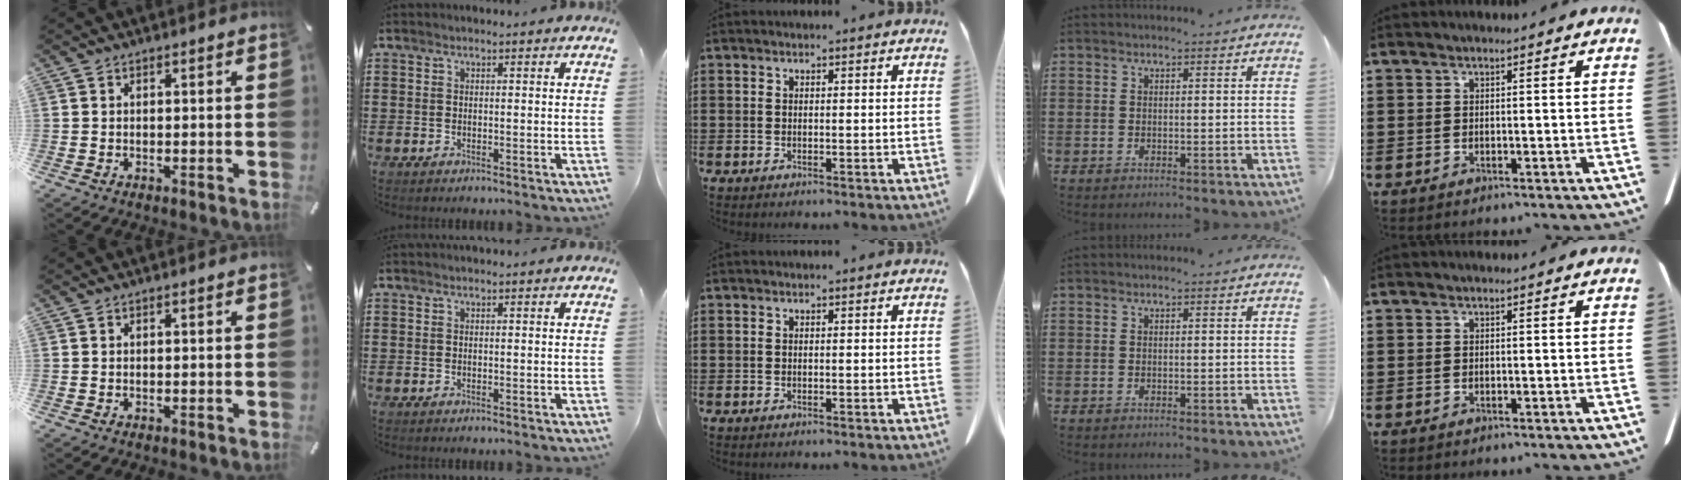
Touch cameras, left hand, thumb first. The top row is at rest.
{}